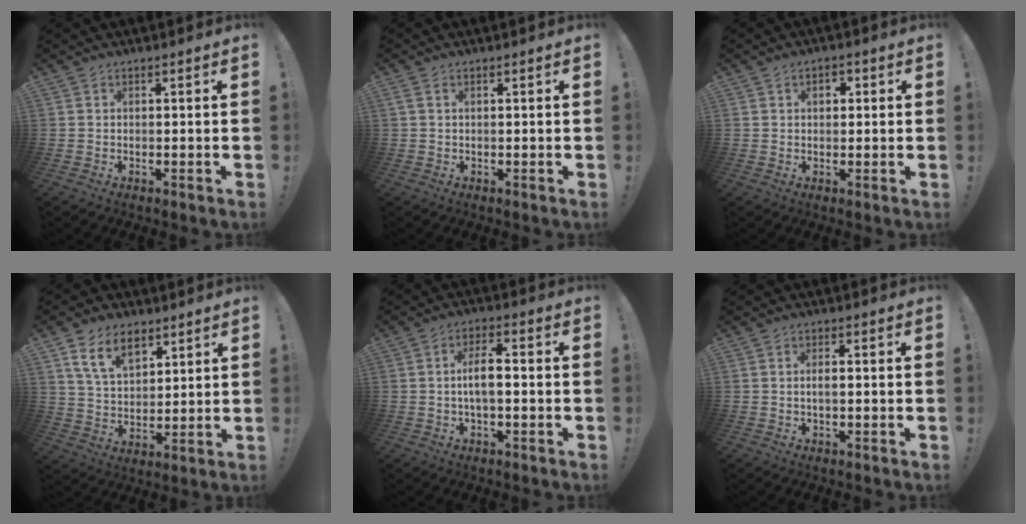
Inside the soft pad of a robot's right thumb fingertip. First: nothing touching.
{"total": 1.5, "force": [0.7, 0.6, 1.2], "torque": [-0.032, 0.005, 0.014]}
{"total": 2.6, "force": [0.8, 1.6, 1.9], "torque": [-0.015, -0.002, 0.008]}
{"total": 11.8, "force": [7.0, 6.8, 6.7], "torque": [-0.116, -0.021, 0.134]}
{"total": 6.6, "force": [-0.6, 2.3, 6.2], "torque": [-0.106, 0.004, -0.014]}
{"total": 2.3, "force": [-0.3, 0.6, 2.2], "torque": [-0.031, -0.001, -0.009]}